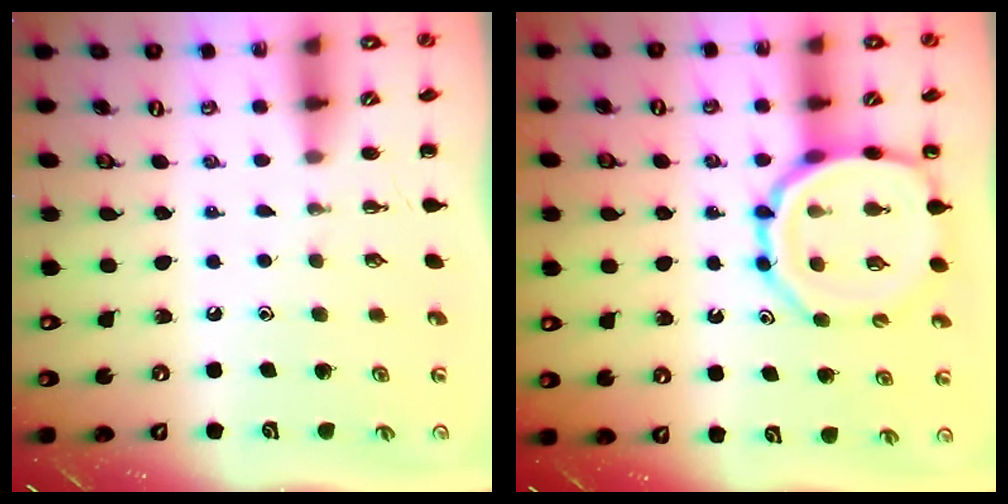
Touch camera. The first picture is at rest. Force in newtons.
{"total": 13.5, "press": 13.2, "slide": 2.6}